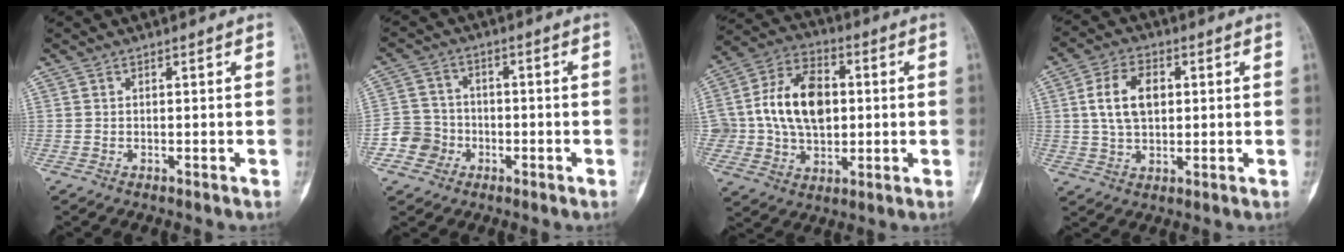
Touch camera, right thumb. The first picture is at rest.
{"total": 6.4, "force": [-2.5, 5.8, 0.8], "torque": [0.015, 0.024, -0.050]}
{"total": 16.4, "force": [1.3, 11.6, 11.5], "torque": [-0.168, 0.021, 0.024]}
{"total": 9.4, "force": [1.7, 6.0, 7.0], "torque": [-0.116, 0.005, 0.034]}